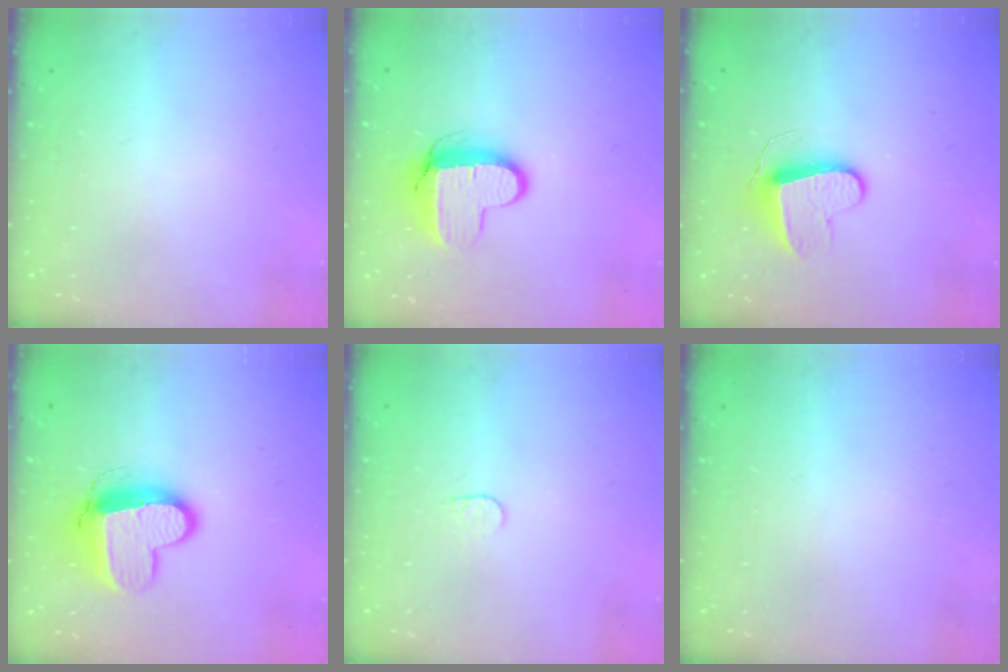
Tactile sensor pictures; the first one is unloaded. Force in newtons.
{"total": 9.9, "press": 9.8, "slide": 0.9}
{"total": 9.3, "press": 9.3, "slide": 0.5}
{"total": 12.7, "press": 12.6, "slide": 1.4}
{"total": 3.4, "press": 3.3, "slide": 0.3}
{"total": 0.6, "press": 0.6, "slide": 0.2}